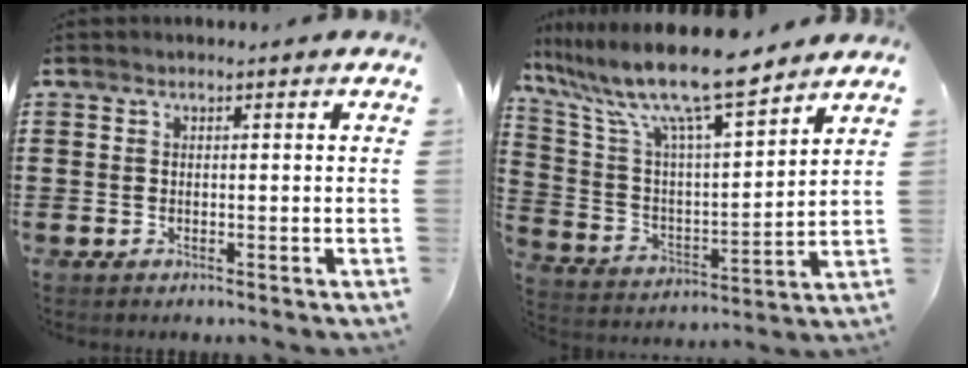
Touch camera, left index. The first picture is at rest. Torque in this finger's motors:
{"motor_torque": [2.14, 0.00, 1.05, 0.21]}